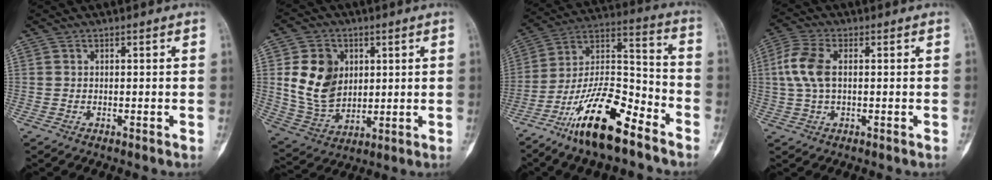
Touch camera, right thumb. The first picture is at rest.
{"total": 13.2, "force": [2.8, 10.2, 7.9], "torque": [-0.116, -0.013, 0.066]}
{"total": 18.5, "force": [-12.2, 5.8, 12.6], "torque": [-0.221, 0.084, -0.222]}
{"total": 7.8, "force": [0.9, 4.4, 6.4], "torque": [-0.158, 0.015, 0.015]}